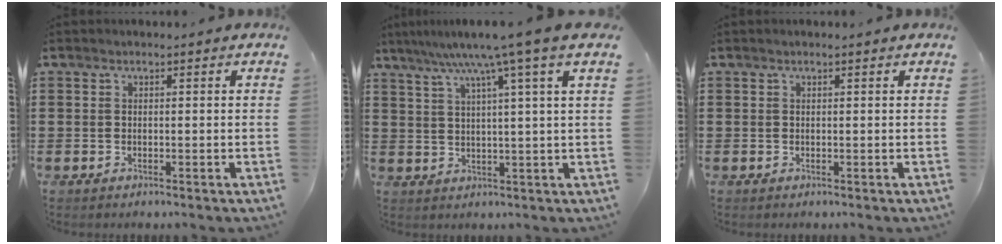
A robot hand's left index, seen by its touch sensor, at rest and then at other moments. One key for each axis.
{"total": 8.2, "fx": 5.1, "fy": -1.2, "fz": 6.3, "tx": -0.130, "ty": -0.021, "tz": 0.080}
{"total": 0.0}